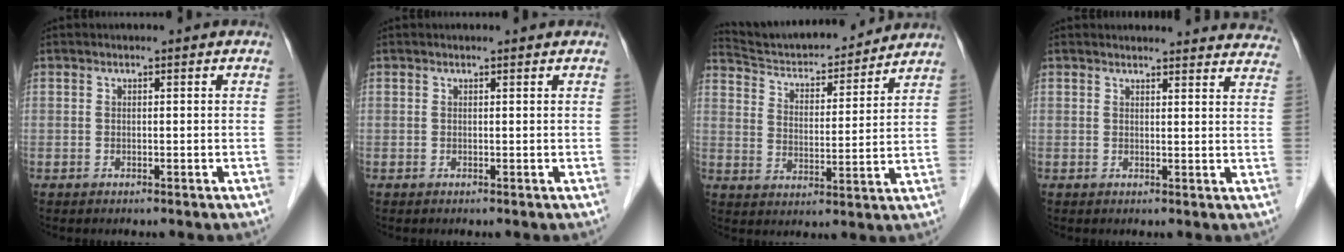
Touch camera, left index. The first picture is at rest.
{"total": 0.8, "force": [0.8, 0.2, 0.0], "torque": [-0.008, 0.002, 0.006]}
{"total": 17.1, "force": [16.2, 2.7, 4.7], "torque": [-0.077, 0.009, 0.248]}
{"total": 17.7, "force": [17.2, 3.3, 2.6], "torque": [-0.006, -0.044, 0.169]}